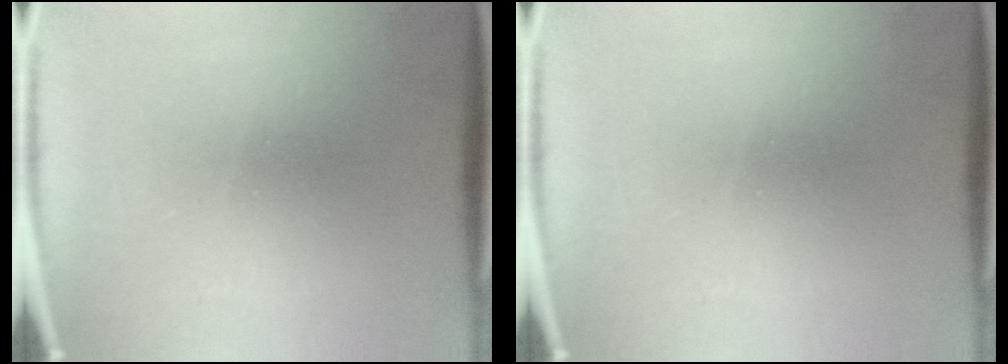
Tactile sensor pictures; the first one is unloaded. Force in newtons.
{"total": 0.0}